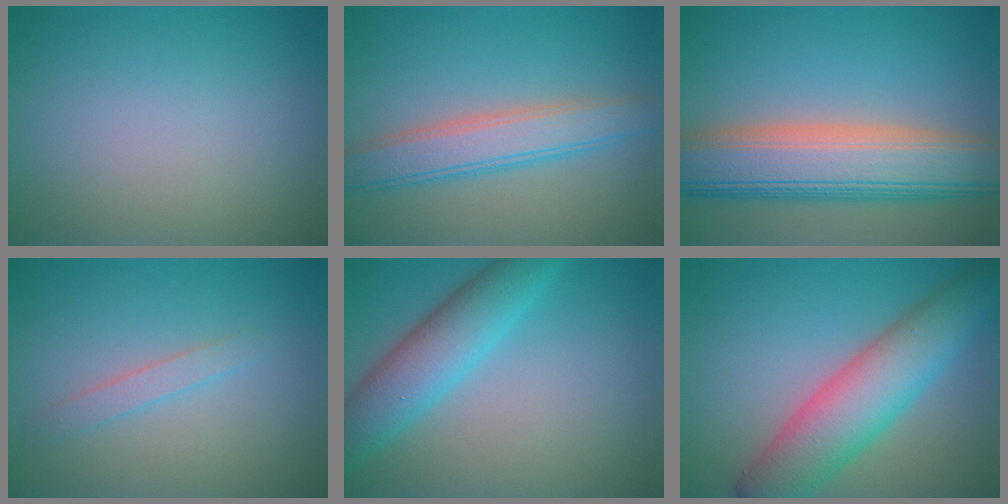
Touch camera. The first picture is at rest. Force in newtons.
{"total": 3.9, "press": 3.9, "slide": 0.2}
{"total": 10.0, "press": 10.0, "slide": 0.6}
{"total": 1.3, "press": 1.3, "slide": 0.0}
{"total": 5.7, "press": 5.7, "slide": 0.1}
{"total": 8.1, "press": 8.1, "slide": 0.3}